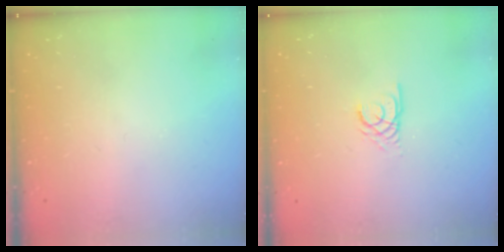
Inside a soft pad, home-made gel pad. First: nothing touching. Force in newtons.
{"total": 2.2, "press": 2.2, "slide": 0.3}